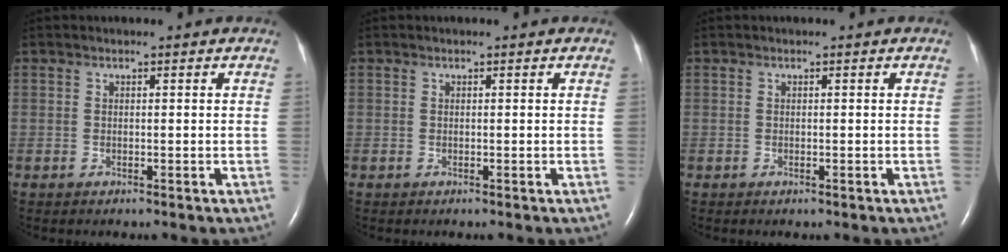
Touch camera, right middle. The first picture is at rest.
{"total": 0.0}
{"total": 0.0}